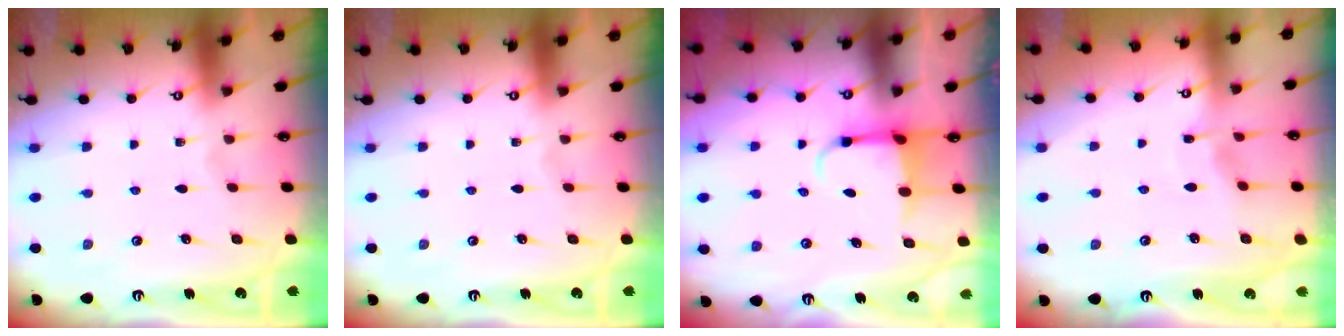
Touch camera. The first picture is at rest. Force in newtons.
{"total": 0.0}
{"total": 3.9, "press": 3.7, "slide": 1.1}
{"total": 3.0, "press": 2.9, "slide": 0.4}